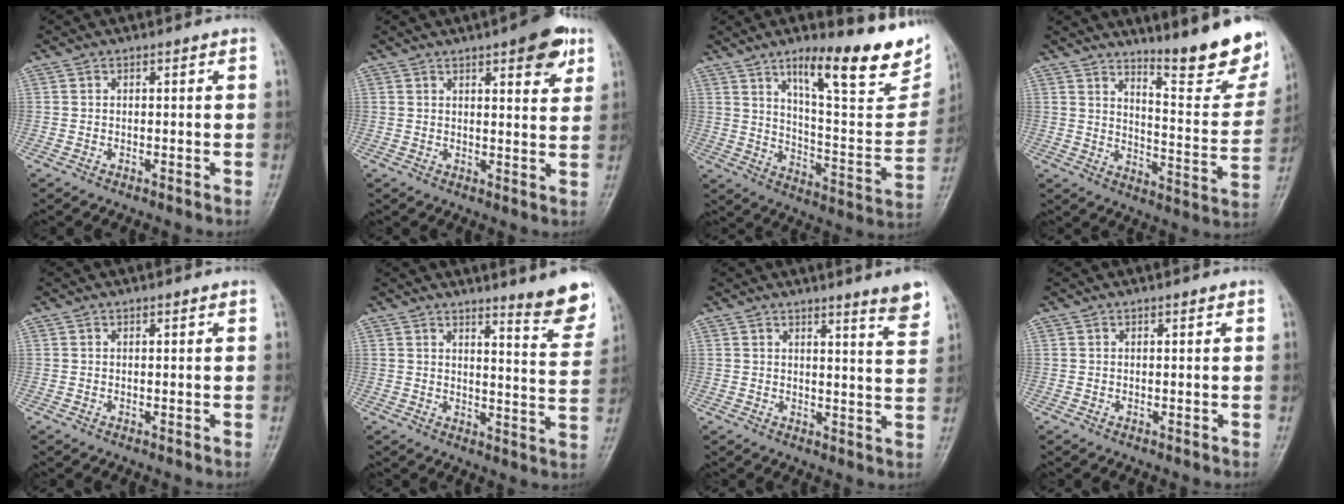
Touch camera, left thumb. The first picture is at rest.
{"total": 8.0, "force": [4.5, 2.5, 6.2], "torque": [-0.062, -0.018, 0.054]}
{"total": 22.7, "force": [14.1, 6.1, 16.7], "torque": [-0.196, -0.063, 0.220]}
{"total": 16.4, "force": [12.5, 2.6, 10.4], "torque": [-0.115, -0.105, 0.182]}
{"total": 0.0}
{"total": 8.7, "force": [6.6, 0.8, 5.6], "torque": [-0.057, -0.058, 0.086]}
{"total": 5.5, "force": [4.1, -0.1, 3.7], "torque": [-0.038, -0.038, 0.050]}
{"total": 0.0}